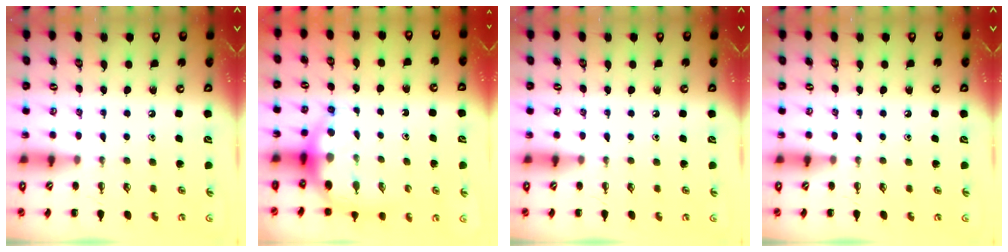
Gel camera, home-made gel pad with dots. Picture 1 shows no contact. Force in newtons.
{"total": 6.5, "press": 6.3, "slide": 1.5}
{"total": 0.0}
{"total": 0.0}